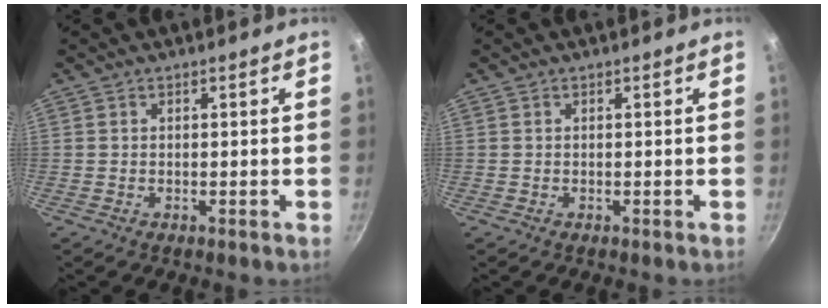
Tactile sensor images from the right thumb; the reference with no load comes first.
{"total": 0.0}